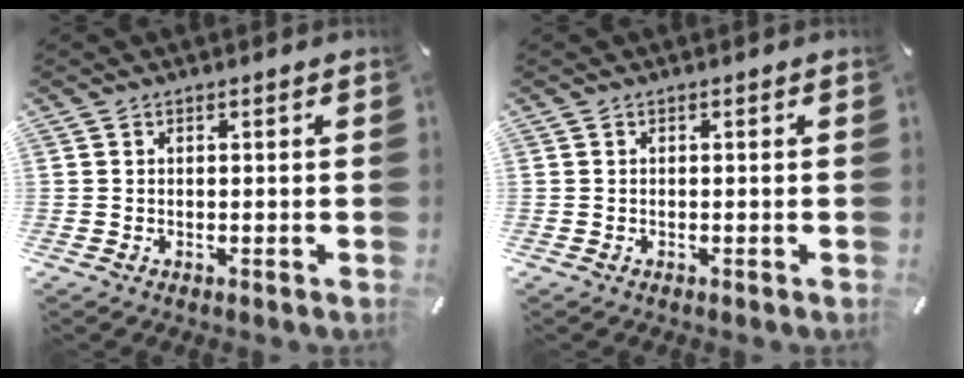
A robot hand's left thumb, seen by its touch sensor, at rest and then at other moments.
{"total": 0.0}